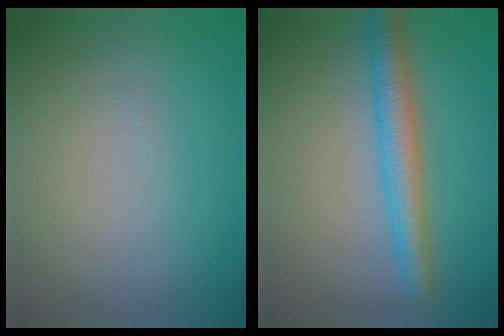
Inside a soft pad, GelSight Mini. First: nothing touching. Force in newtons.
{"total": 4.3, "press": 4.3, "slide": 0.1}